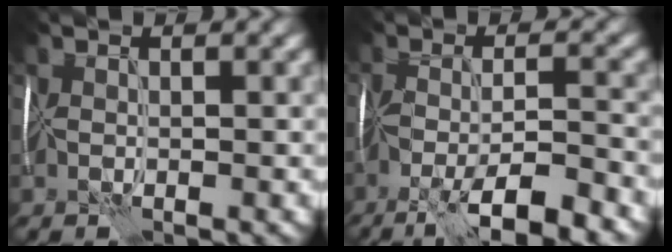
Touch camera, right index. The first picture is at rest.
{"total": 7.9, "force": [-4.7, 1.6, 6.2], "torque": [-0.097, -0.002, -0.086]}